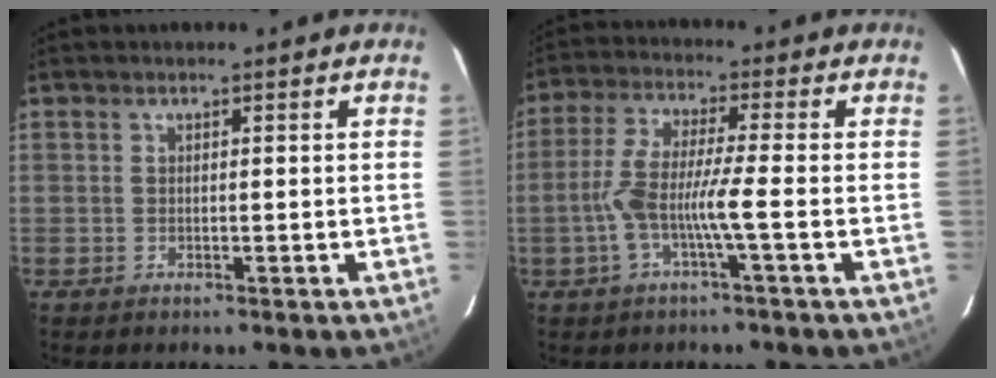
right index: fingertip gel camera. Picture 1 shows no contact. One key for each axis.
{"total": 7.3, "fx": -1.9, "fy": -0.1, "fz": 7.1, "tx": -0.150, "ty": 0.013, "tz": -0.039}